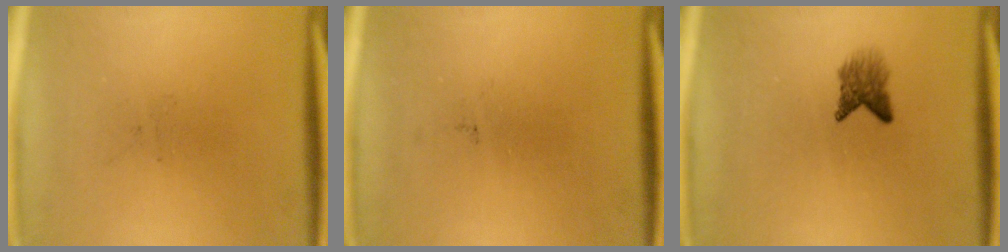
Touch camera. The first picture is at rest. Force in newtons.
{"total": 0.0}
{"total": 2.8}